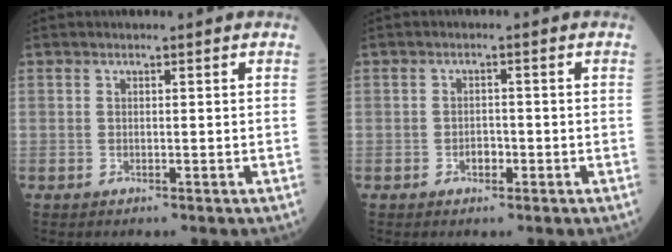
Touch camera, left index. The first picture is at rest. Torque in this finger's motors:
{"motor_torque": [-0.02, 0.02, -0.01, 0.00]}